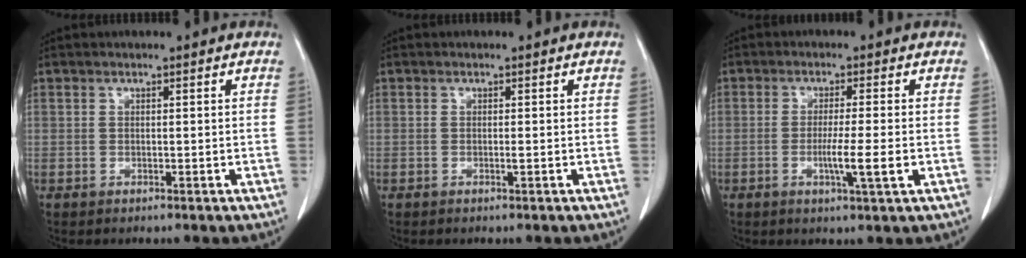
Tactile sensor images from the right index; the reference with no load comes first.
{"total": 0.0}
{"total": 5.1, "force": [-1.1, -0.5, 4.9], "torque": [-0.083, -0.009, -0.017]}